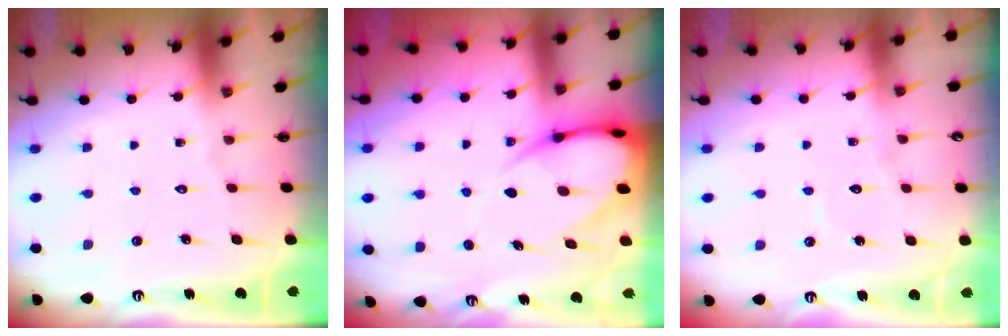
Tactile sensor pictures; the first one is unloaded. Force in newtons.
{"total": 10.2, "press": 10.2, "slide": 1.2}
{"total": 4.4, "press": 4.4, "slide": 0.4}